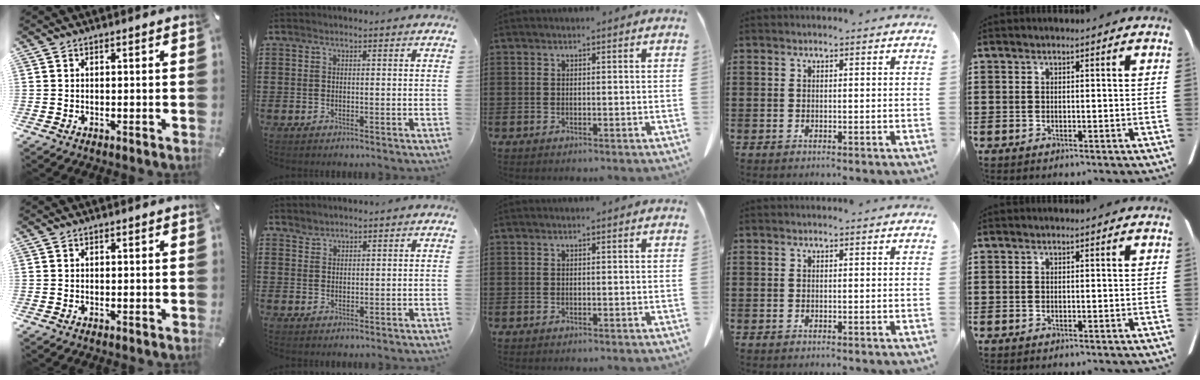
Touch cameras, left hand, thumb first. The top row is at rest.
{"index": {"total": 1.4, "force": [1.3, 0.4, -0.1], "torque": [-0.002, 0.000, 0.028]}}